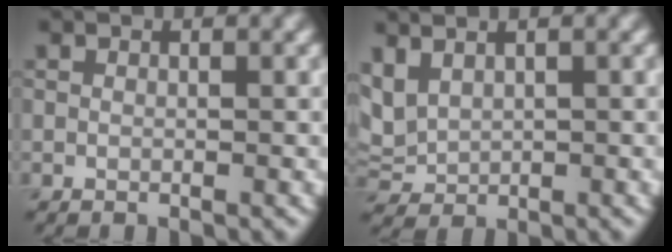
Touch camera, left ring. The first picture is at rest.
{"total": 2.7, "force": [1.4, 1.7, 1.5], "torque": [-0.042, 0.007, 0.035]}